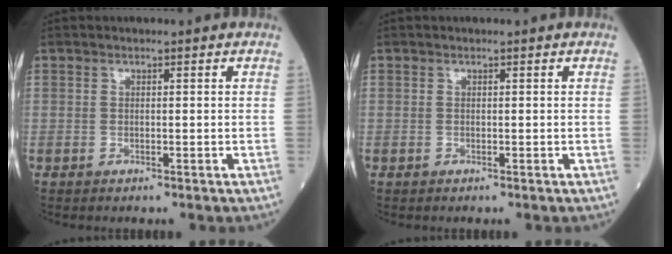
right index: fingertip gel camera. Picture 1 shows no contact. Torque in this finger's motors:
{"motor_torque": [0.01, 0.00, 0.03, 0.00]}